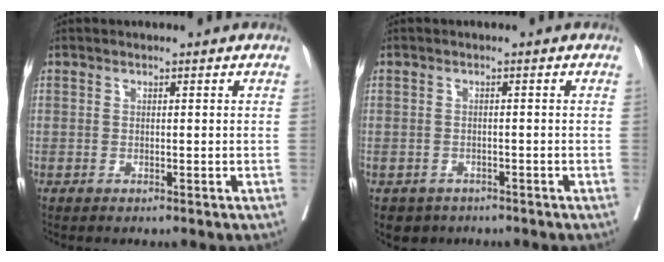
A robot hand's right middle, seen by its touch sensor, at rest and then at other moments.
{"total": 4.2, "force": [-3.0, 2.8, 0.7], "torque": [-0.011, 0.002, -0.045]}